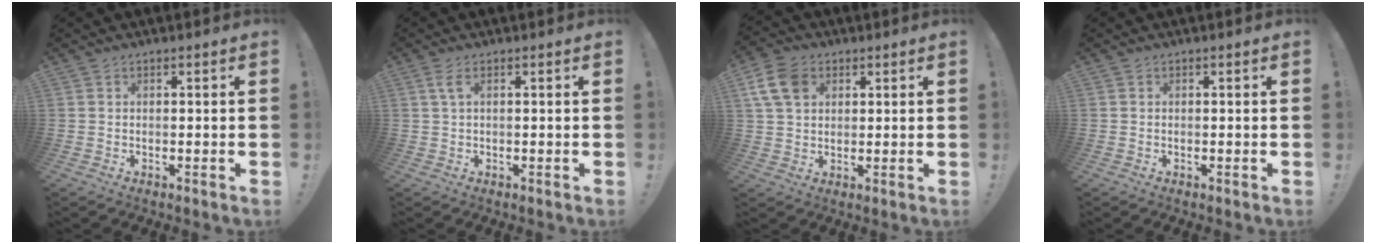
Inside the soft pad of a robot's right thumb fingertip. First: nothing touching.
{"total": 2.7, "force": [0.9, 0.7, 2.4], "torque": [-0.046, 0.001, 0.014]}
{"total": 10.2, "force": [3.9, 7.2, 6.0], "torque": [-0.118, 0.001, 0.078]}
{"total": 0.0}